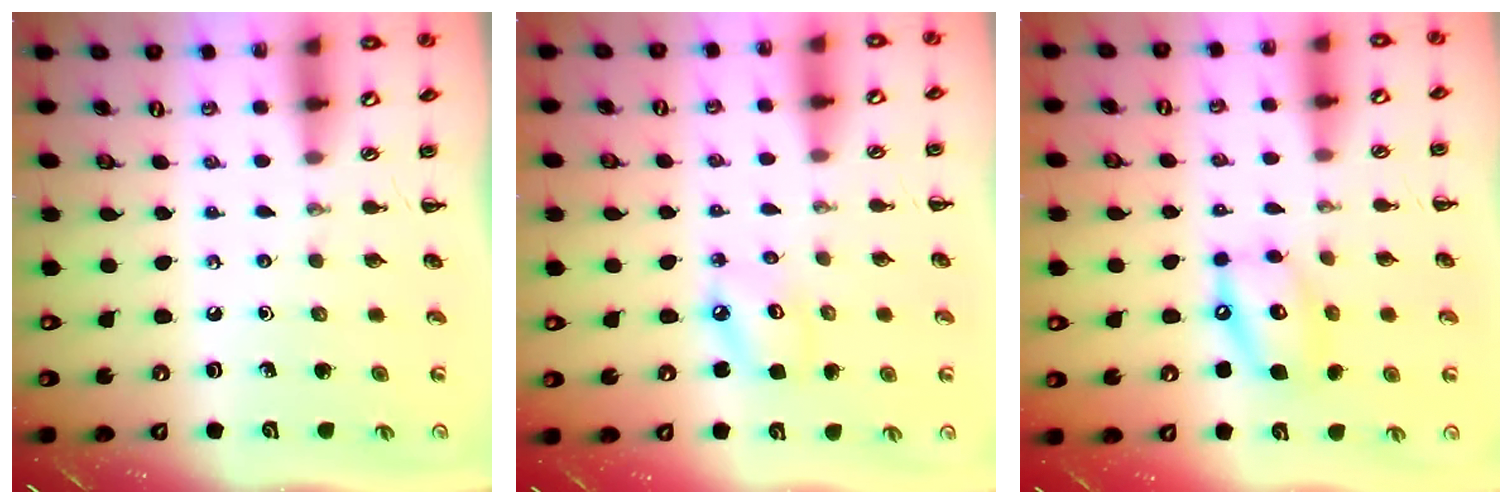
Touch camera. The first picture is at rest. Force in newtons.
{"total": 4.7, "press": 4.7, "slide": 0.5}
{"total": 12.1, "press": 11.8, "slide": 2.8}